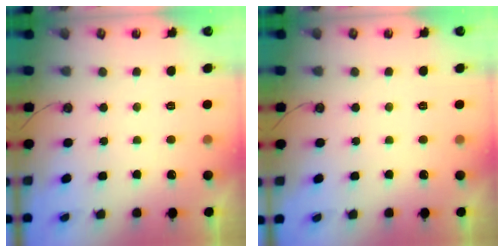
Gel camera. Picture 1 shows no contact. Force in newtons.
{"total": 0.0}